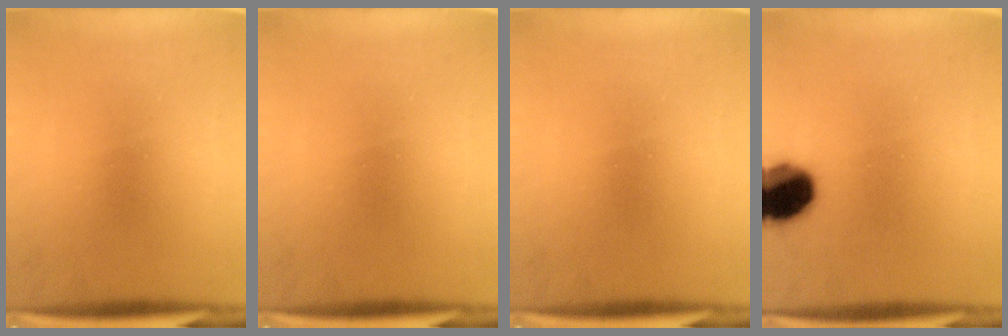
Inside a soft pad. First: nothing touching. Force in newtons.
{"total": 0.0}
{"total": 0.0}
{"total": 12.5}